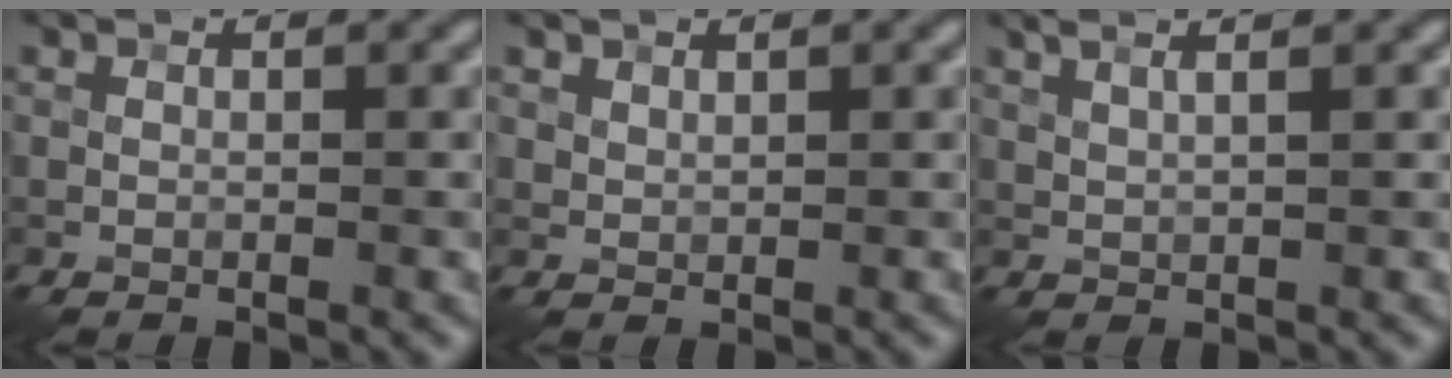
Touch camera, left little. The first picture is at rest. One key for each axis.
{"total": 1.0, "fx": 0.8, "fy": 0.5, "fz": 0.2, "tx": -0.006, "ty": -0.002, "tz": 0.020}
{"total": 4.3, "fx": 2.7, "fy": 1.8, "fz": 2.8, "tx": -0.036, "ty": 0.037, "tz": 0.024}